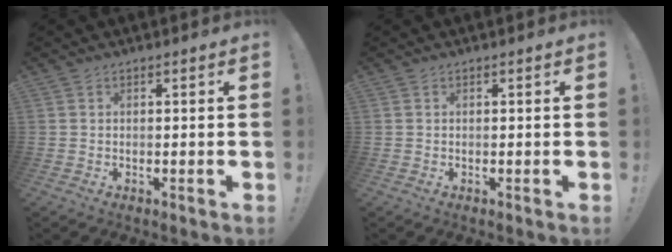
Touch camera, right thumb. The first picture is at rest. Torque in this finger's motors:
{"motor_torque": [-0.01, -0.11, 0.00, 0.00, -0.09]}